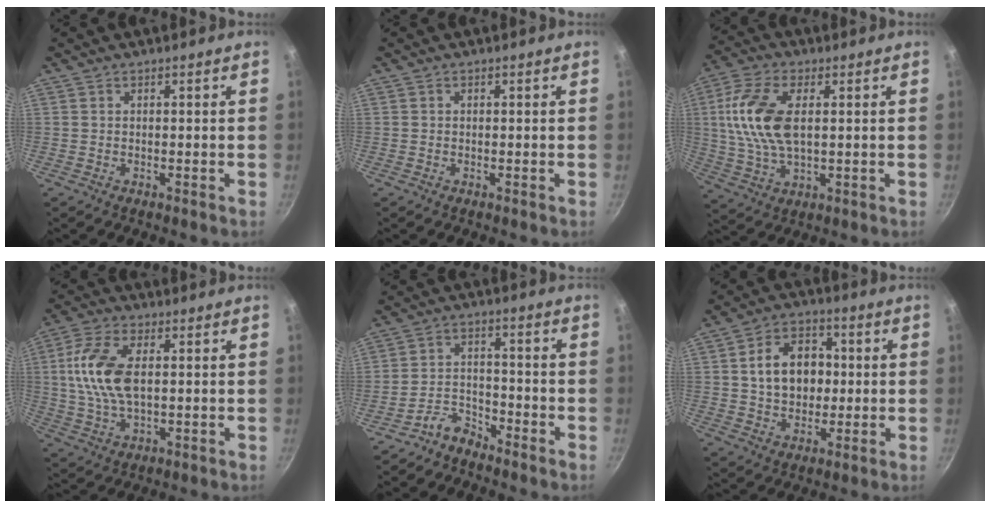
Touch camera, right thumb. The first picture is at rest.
{"total": 0.0}
{"total": 13.7, "force": [2.2, 7.2, 11.5], "torque": [-0.230, 0.006, 0.037]}
{"total": 12.1, "force": [1.5, 6.4, 10.1], "torque": [-0.200, 0.009, 0.025]}
{"total": 5.0, "force": [-4.4, 2.0, 1.2], "torque": [-0.016, 0.048, -0.092]}
{"total": 11.8, "force": [1.1, 8.9, 7.7], "torque": [-0.095, 0.015, 0.014]}